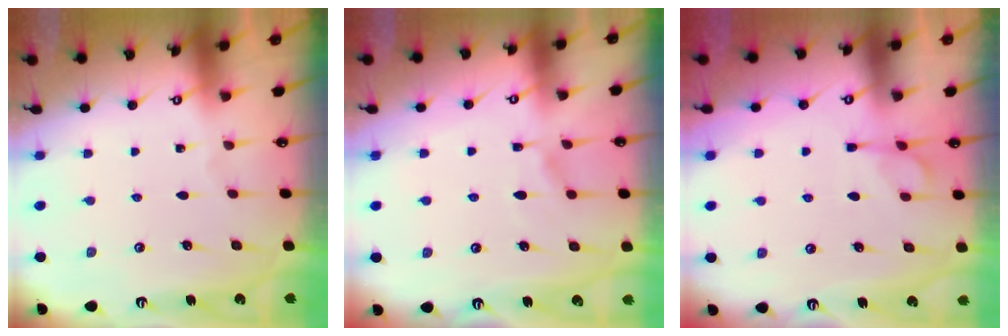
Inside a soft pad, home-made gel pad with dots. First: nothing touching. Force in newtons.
{"total": 5.4, "press": 5.4, "slide": 0.5}
{"total": 1.2, "press": 0.2, "slide": 1.2}